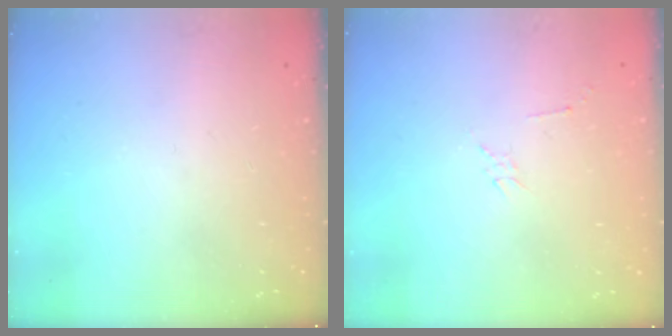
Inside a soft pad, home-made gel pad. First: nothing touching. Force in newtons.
{"total": 2.3, "press": 2.3, "slide": 0.4}